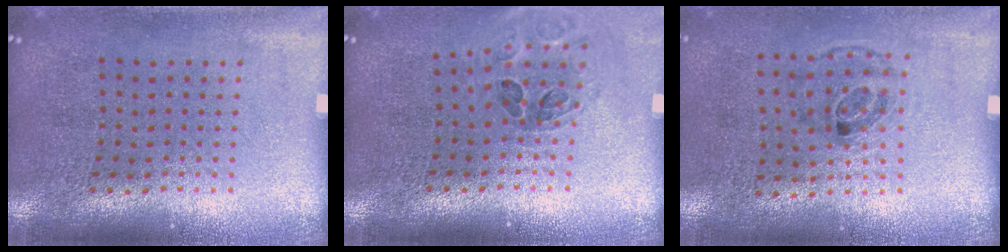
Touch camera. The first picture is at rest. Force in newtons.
{"total": 1.0, "press": 1.0, "slide": 0.1}
{"total": 1.2, "press": 0.7, "slide": 0.9}